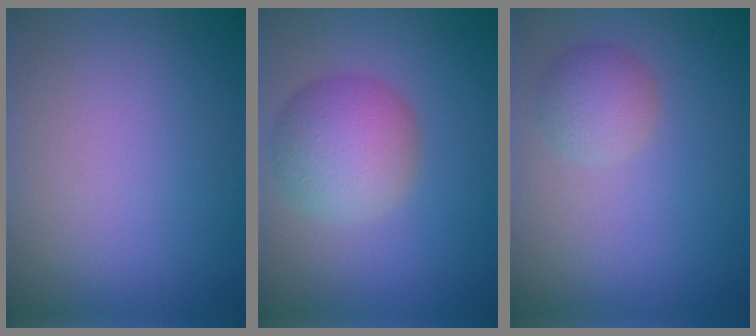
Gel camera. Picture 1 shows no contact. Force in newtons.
{"total": 5.5, "press": 5.5, "slide": 0.1}
{"total": 1.9, "press": 1.9, "slide": 0.1}